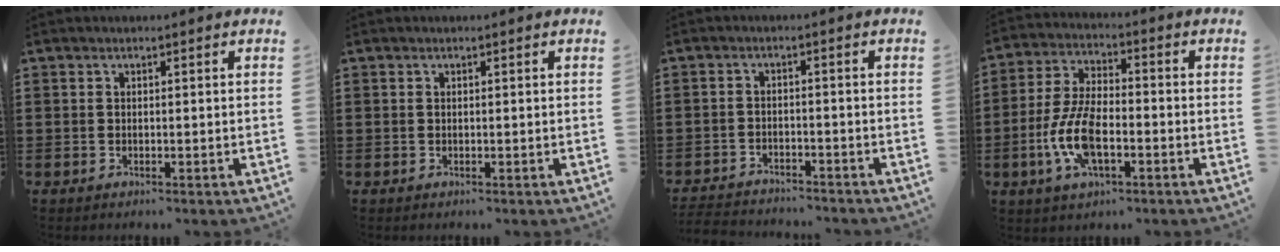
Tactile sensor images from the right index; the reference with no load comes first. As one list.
[{"total": 0.0}, {"total": 2.8, "force": [-2.8, 0.2, -0.1], "torque": [-0.003, 0.001, -0.060]}, {"total": 9.3, "force": [-2.7, 4.1, 7.9], "torque": [-0.188, -0.010, -0.056]}]